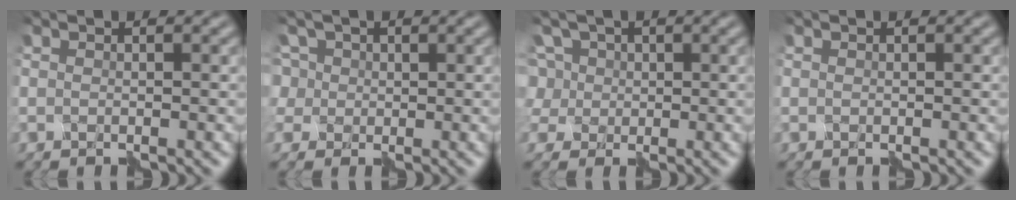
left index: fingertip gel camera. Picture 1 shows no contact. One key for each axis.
{"total": 3.7, "fx": 1.4, "fy": 3.3, "fz": 1.0, "tx": -0.010, "ty": 0.028, "tz": 0.010}
{"total": 4.8, "fx": 1.2, "fy": 4.4, "fz": 1.4, "tx": -0.029, "ty": 0.037, "tz": 0.012}
{"total": 0.0}